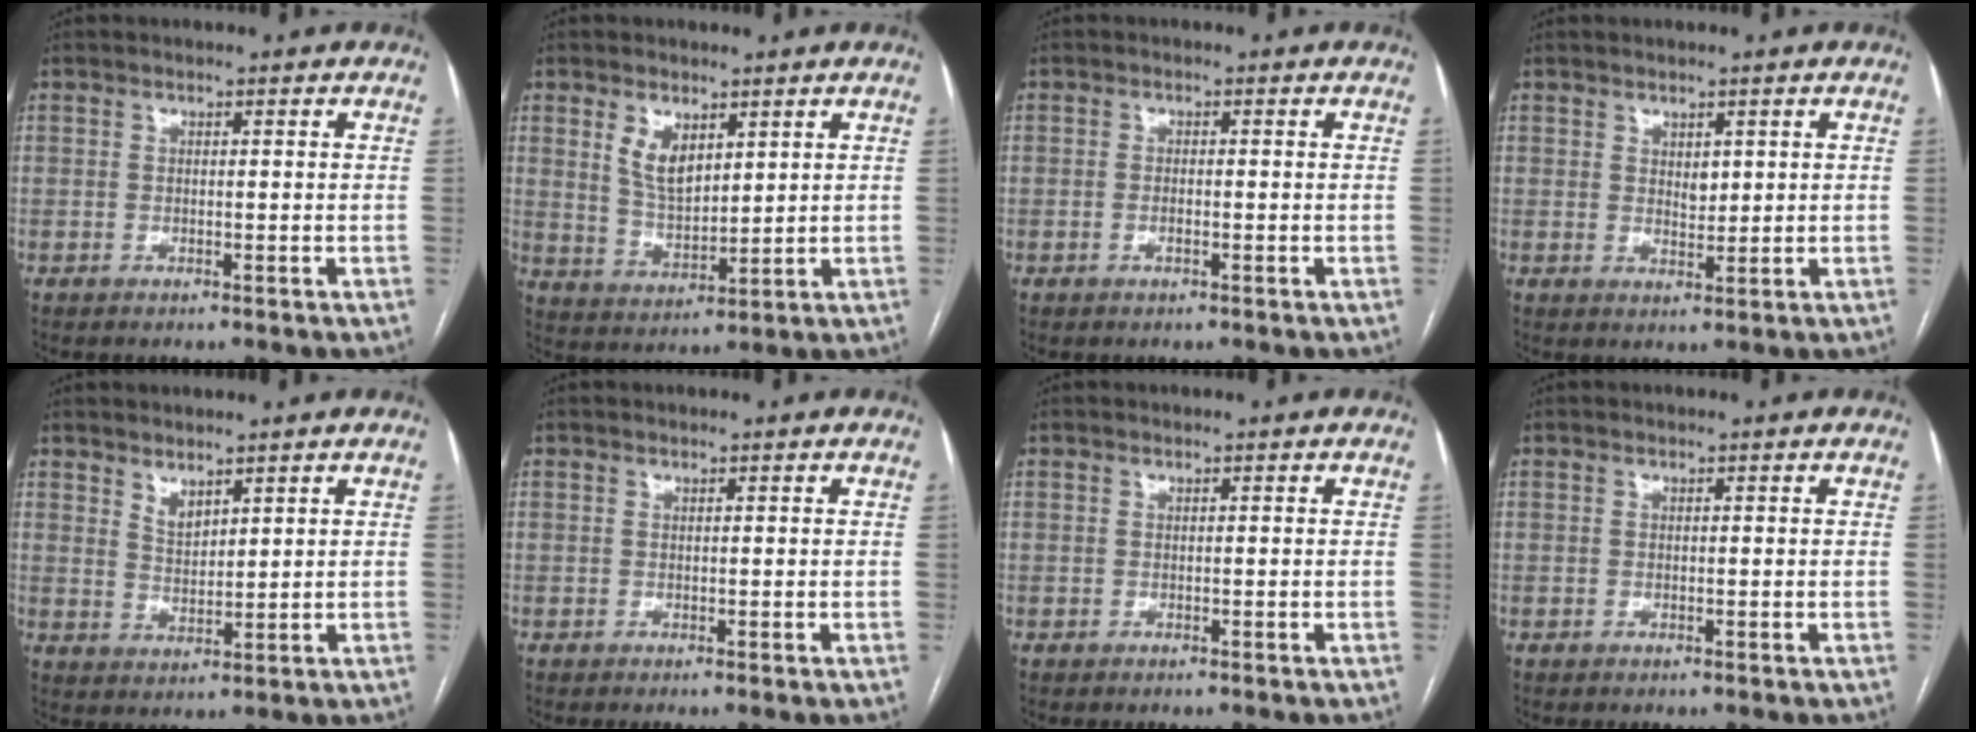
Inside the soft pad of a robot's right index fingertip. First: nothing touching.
{"total": 6.2, "force": [3.0, 3.2, 4.4], "torque": [-0.087, -0.003, 0.067]}
{"total": 1.4, "force": [-0.5, 0.5, 1.2], "torque": [-0.026, 0.000, -0.007]}
{"total": 2.1, "force": [0.9, 1.2, 1.5], "torque": [-0.022, -0.005, 0.018]}
{"total": 3.0, "force": [2.3, 1.2, 1.5], "torque": [-0.029, -0.007, 0.052]}
{"total": 0.0}
{"total": 0.0}
{"total": 0.0}